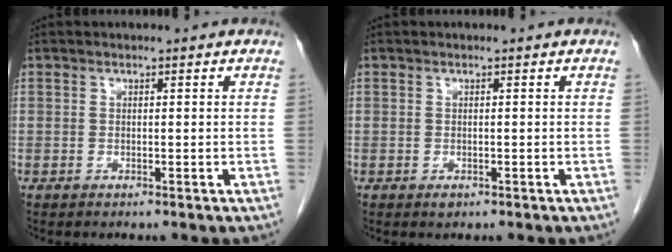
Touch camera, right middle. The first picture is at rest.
{"total": 0.7, "force": [-0.4, 0.4, 0.4], "torque": [-0.005, 0.001, -0.003]}